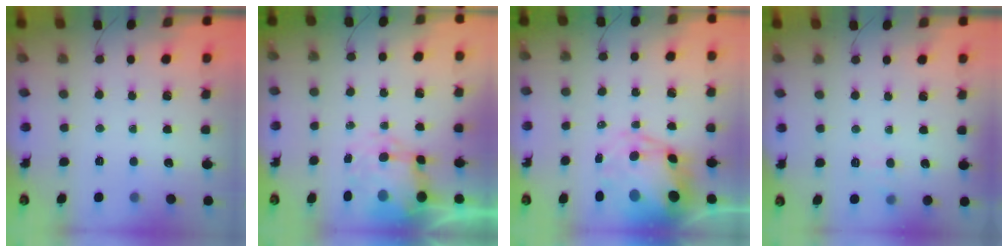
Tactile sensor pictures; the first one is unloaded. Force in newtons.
{"total": 9.2, "press": 9.0, "slide": 1.6}
{"total": 12.8, "press": 12.3, "slide": 3.4}
{"total": 5.3, "press": 5.2, "slide": 1.3}